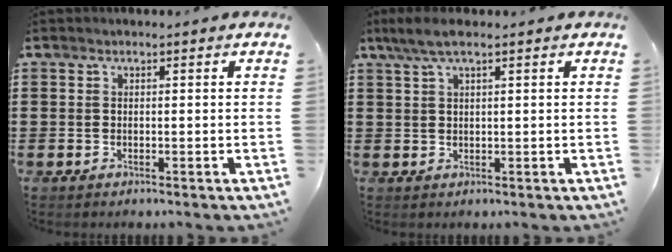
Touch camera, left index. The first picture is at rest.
{"total": 3.6, "force": [2.0, 0.7, 3.0], "torque": [-0.067, 0.002, 0.033]}